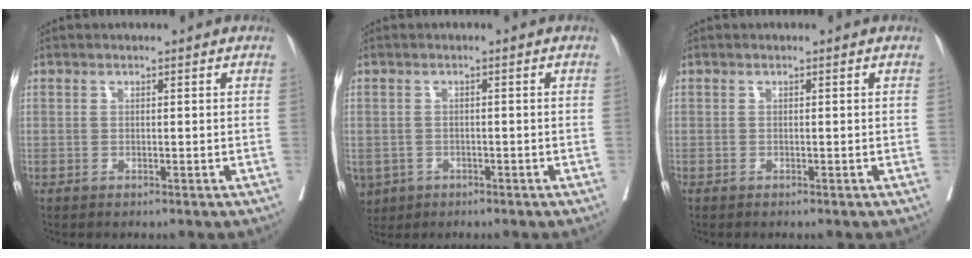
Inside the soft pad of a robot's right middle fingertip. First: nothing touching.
{"total": 5.4, "force": [-2.8, 4.3, 1.5], "torque": [-0.032, 0.000, -0.041]}
{"total": 0.0}